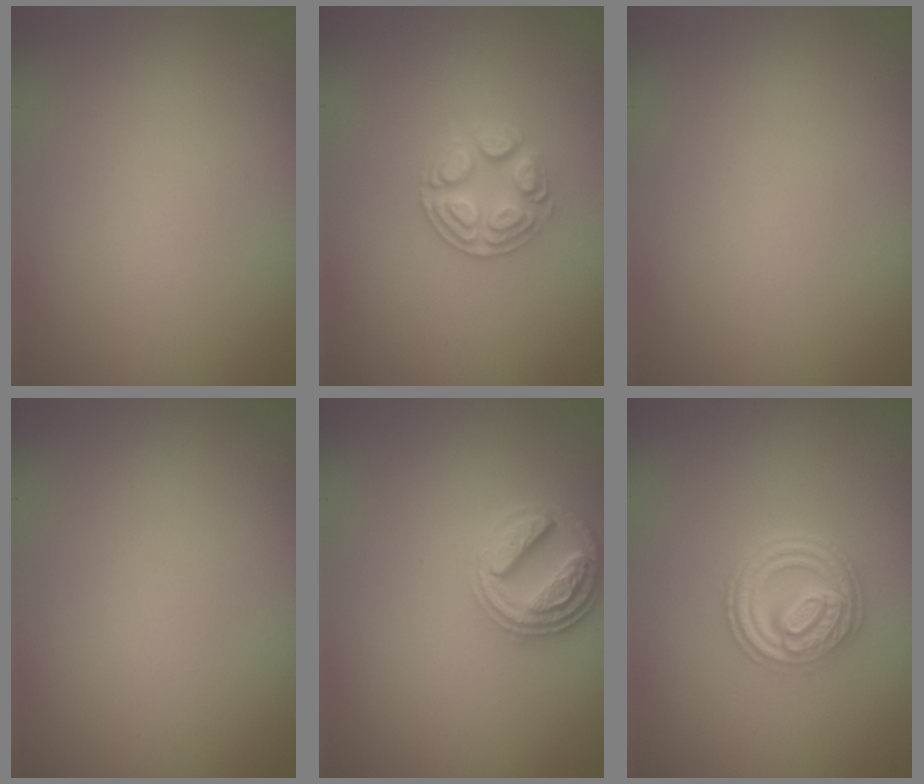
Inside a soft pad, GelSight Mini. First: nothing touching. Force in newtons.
{"total": 2.7, "press": 2.6, "slide": 0.7}
{"total": 0.0}
{"total": 0.0}
{"total": 3.5, "press": 3.1, "slide": 1.6}
{"total": 4.6, "press": 3.6, "slide": 3.0}